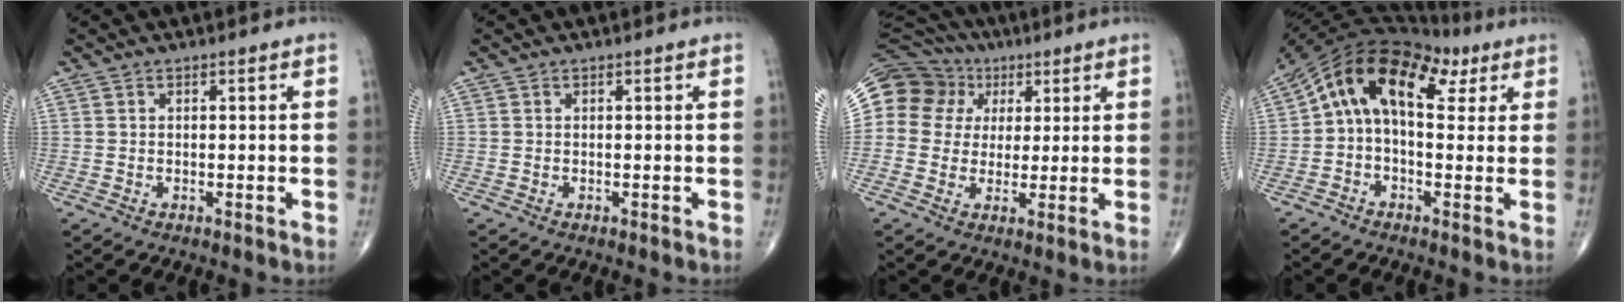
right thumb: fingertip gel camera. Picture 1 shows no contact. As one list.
[{"total": 0.0}, {"total": 18.9, "force": [5.5, 16.8, 6.9], "torque": [-0.158, 0.059, 0.108]}, {"total": 15.1, "force": [4.6, 8.7, 11.5], "torque": [-0.164, 0.043, 0.064]}]